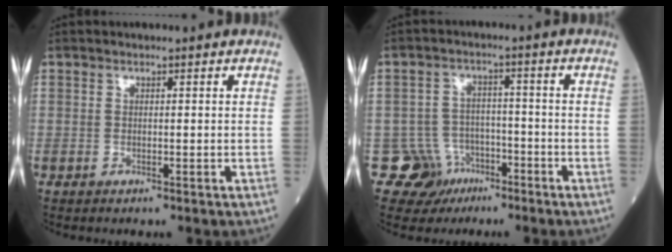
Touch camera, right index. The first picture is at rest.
{"total": 6.6, "force": [-3.5, 5.6, -0.4], "torque": [0.015, 0.021, -0.051]}